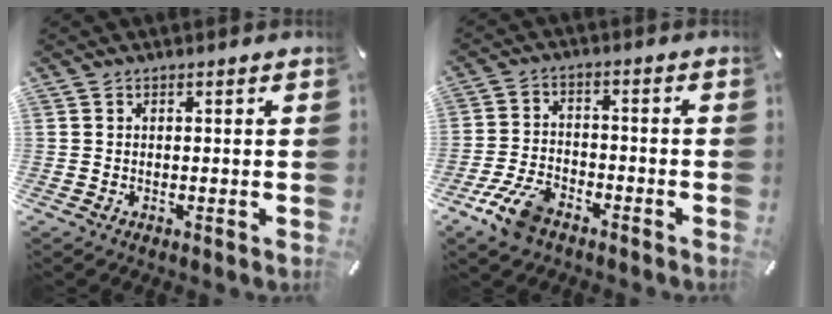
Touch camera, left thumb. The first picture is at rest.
{"total": 9.0, "force": [-5.8, 4.6, 5.1], "torque": [-0.110, 0.023, -0.107]}